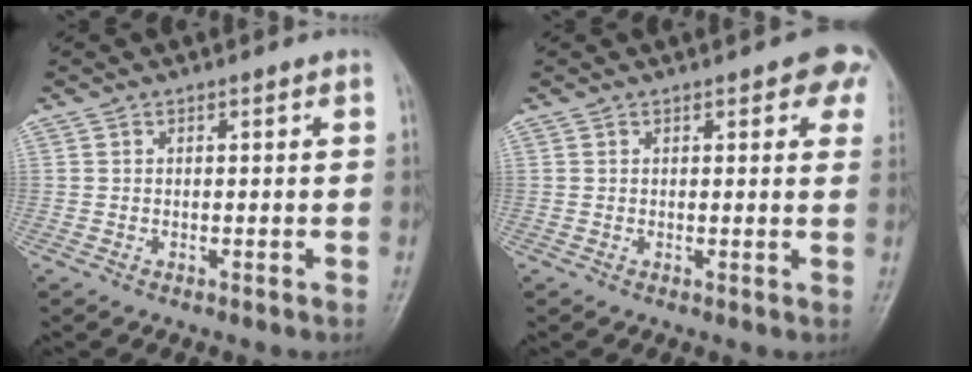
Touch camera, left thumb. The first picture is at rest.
{"total": 6.0, "force": [3.2, 2.5, 4.3], "torque": [-0.017, -0.004, 0.027]}